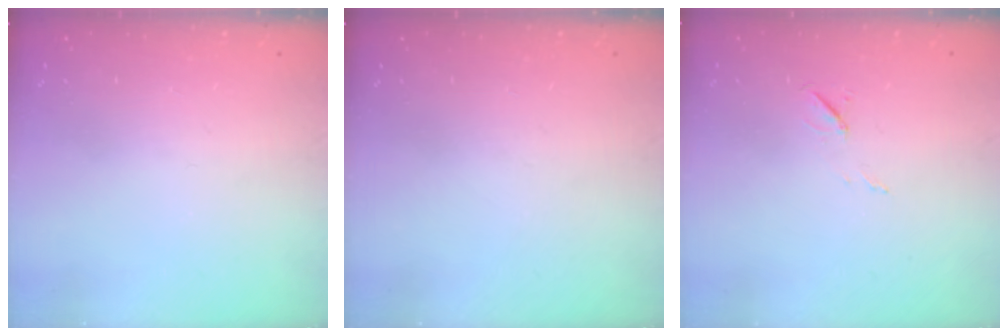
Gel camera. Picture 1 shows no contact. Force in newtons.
{"total": 0.0}
{"total": 5.0, "press": 4.6, "slide": 1.9}